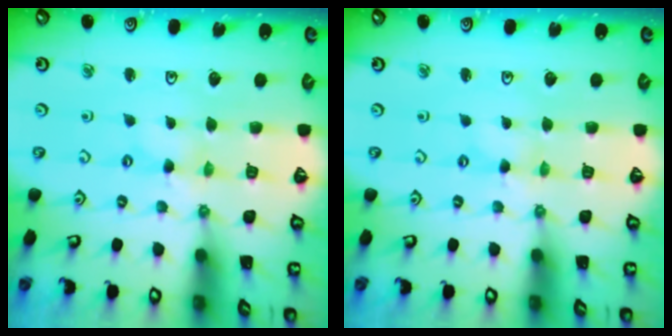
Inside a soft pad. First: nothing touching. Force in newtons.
{"total": 0.0}